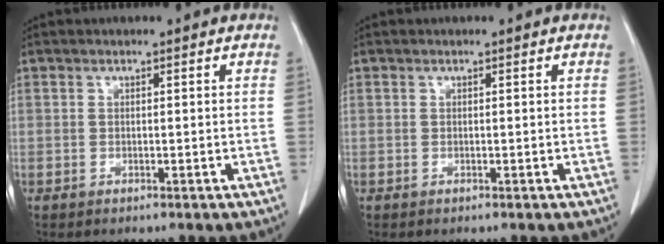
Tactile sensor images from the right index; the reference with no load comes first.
{"total": 0.0}